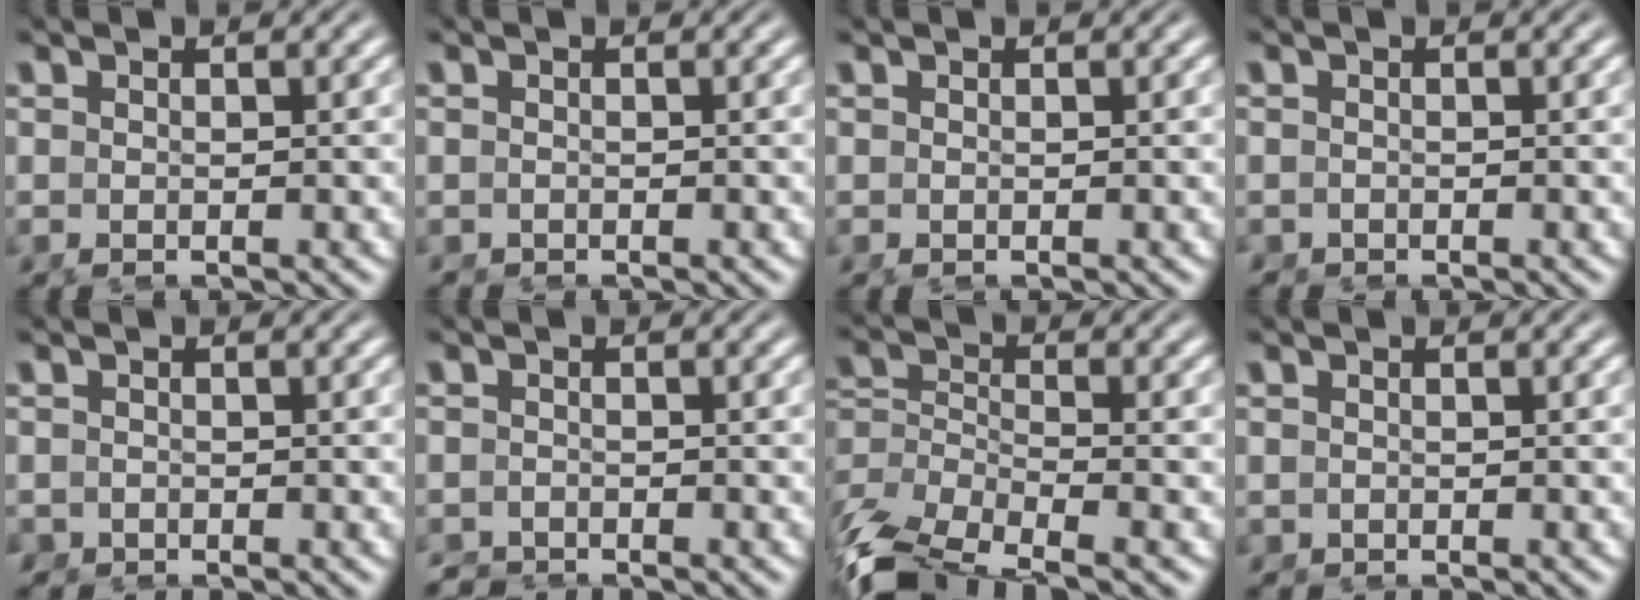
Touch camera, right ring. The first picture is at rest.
{"total": 1.1, "force": [-0.6, 0.9, 0.0], "torque": [-0.010, -0.010, -0.011]}
{"total": 0.0}
{"total": 1.6, "force": [-0.9, 1.3, 0.1], "torque": [-0.014, -0.013, -0.015]}
{"total": 2.5, "force": [-1.6, 1.9, 0.1], "torque": [-0.016, -0.020, -0.026]}
{"total": 2.2, "force": [-2.1, 0.4, -0.3], "torque": [0.001, -0.018, -0.036]}
{"total": 8.2, "force": [-4.9, 5.1, 4.2], "torque": [-0.118, -0.052, -0.067]}
{"total": 1.3, "force": [-0.6, 1.1, 0.0], "torque": [-0.013, -0.011, -0.010]}